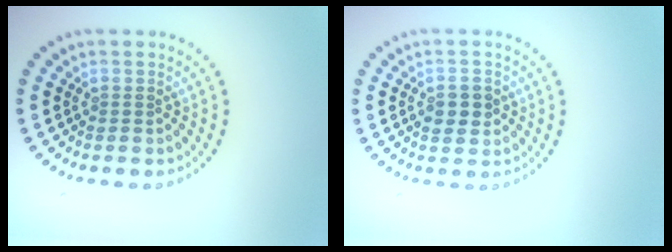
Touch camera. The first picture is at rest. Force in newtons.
{"total": 2.3, "press": 2.2, "slide": 0.2}